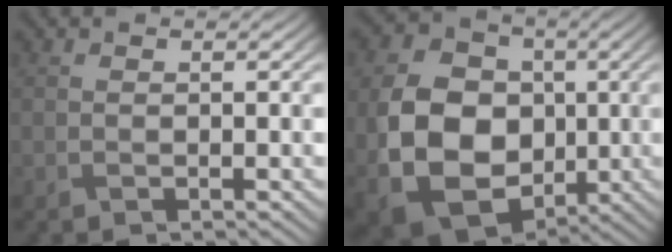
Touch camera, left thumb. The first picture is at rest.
{"total": 14.4, "force": [-2.0, 11.3, 8.6], "torque": [-0.200, -0.021, -0.035]}